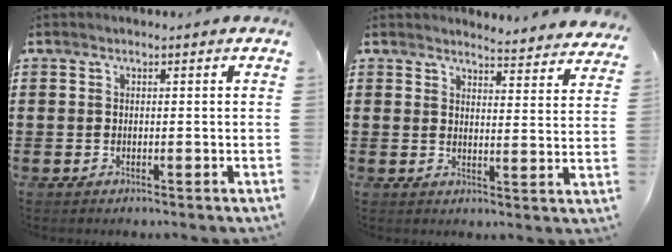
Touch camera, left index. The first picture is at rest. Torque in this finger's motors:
{"motor_torque": [1.14, 0.99, 0.09, -0.01]}